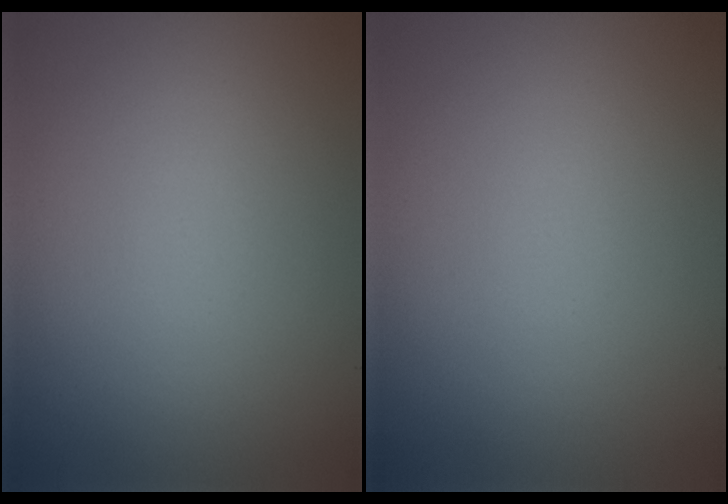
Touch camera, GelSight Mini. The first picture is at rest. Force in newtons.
{"total": 0.0}